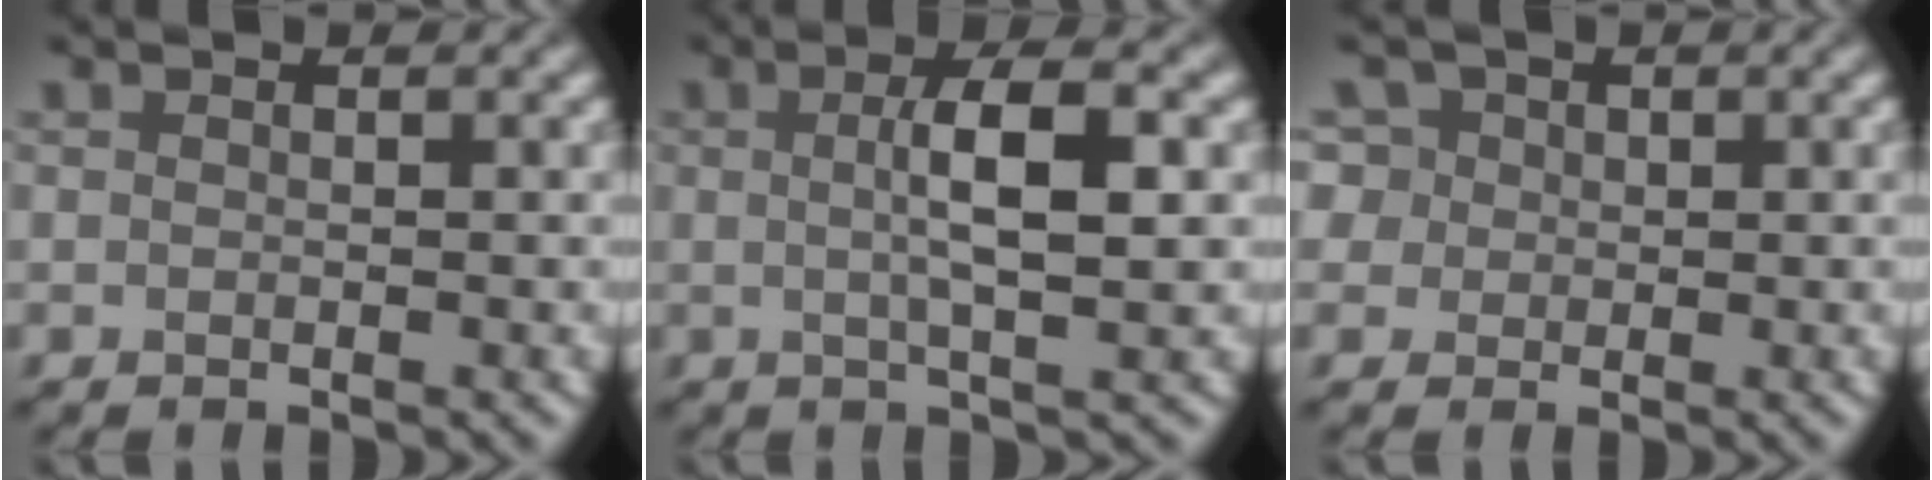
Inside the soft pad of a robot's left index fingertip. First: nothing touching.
{"total": 4.9, "force": [0.3, 1.1, 4.8], "torque": [-0.084, 0.006, 0.002]}
{"total": 6.9, "force": [3.2, 5.3, 3.2], "torque": [-0.067, 0.023, 0.031]}